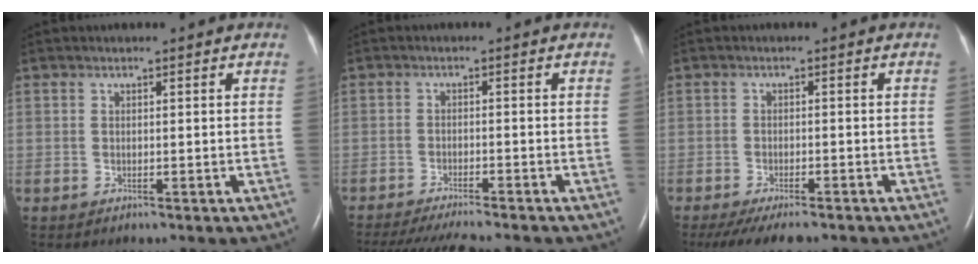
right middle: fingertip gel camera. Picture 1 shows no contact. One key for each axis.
{"total": 12.5, "fx": -11.1, "fy": 1.0, "fz": 5.6, "tx": -0.087, "ty": -0.023, "tz": -0.160}
{"total": 9.6, "fx": -7.9, "fy": 2.5, "fz": 4.9, "tx": -0.074, "ty": -0.014, "tz": -0.114}